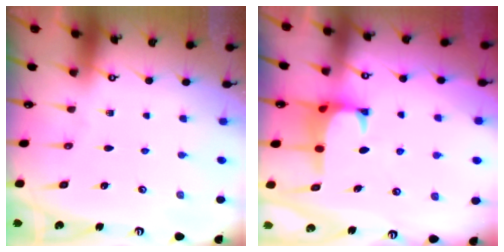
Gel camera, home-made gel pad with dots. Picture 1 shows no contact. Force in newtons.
{"total": 0.9, "press": 0.7, "slide": 0.7}